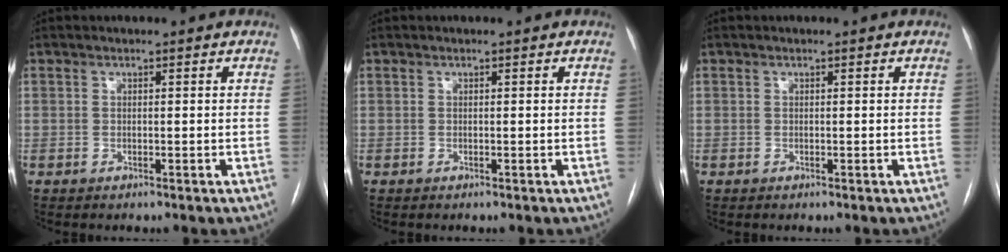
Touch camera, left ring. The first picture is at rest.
{"total": 0.0}
{"total": 0.0}